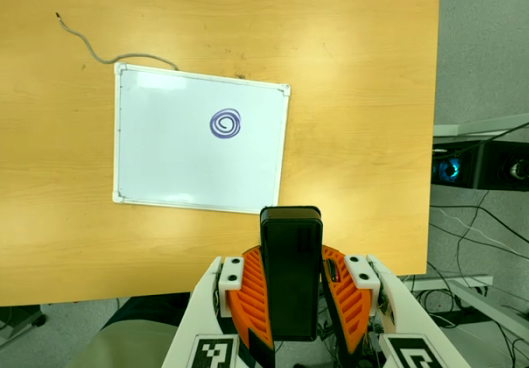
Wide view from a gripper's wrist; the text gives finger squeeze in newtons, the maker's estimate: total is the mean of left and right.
{"total": 10.1, "left": 8.1, "right": 12.0}